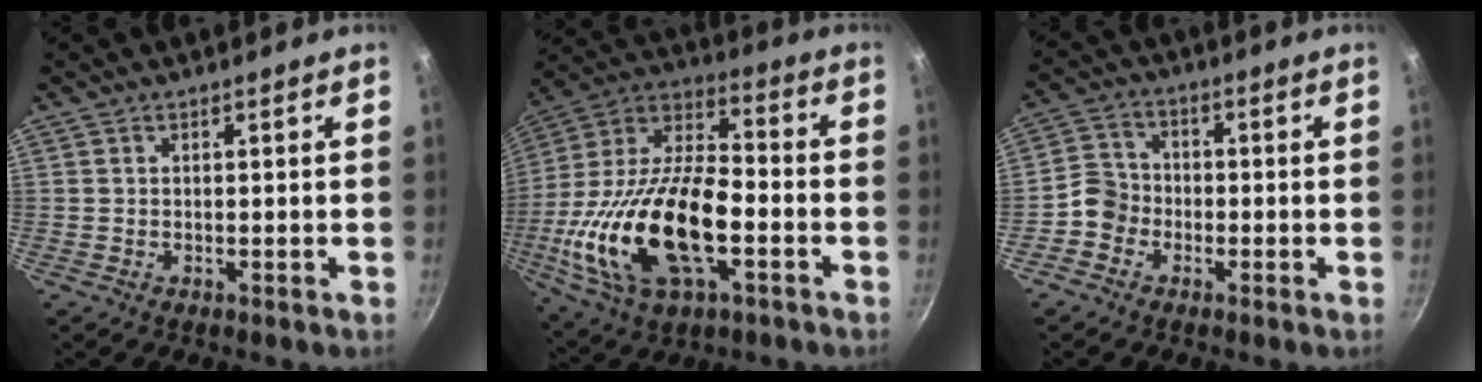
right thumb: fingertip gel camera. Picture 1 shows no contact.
{"total": 26.4, "force": [-6.3, 13.4, 21.9], "torque": [-0.418, 0.029, -0.116]}
{"total": 5.3, "force": [-2.3, 4.5, 1.5], "torque": [-0.001, 0.028, -0.058]}